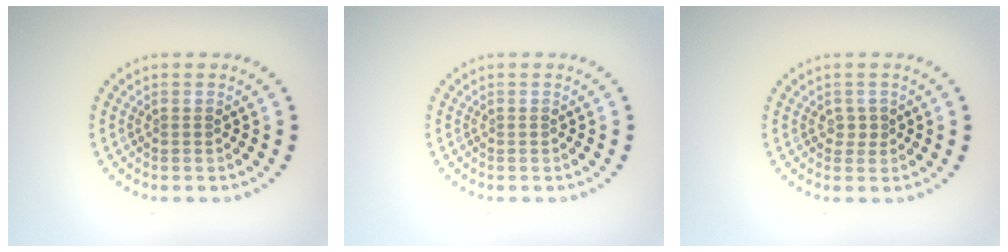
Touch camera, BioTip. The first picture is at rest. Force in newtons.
{"total": 0.0}
{"total": 1.0, "press": 0.9, "slide": 0.4}